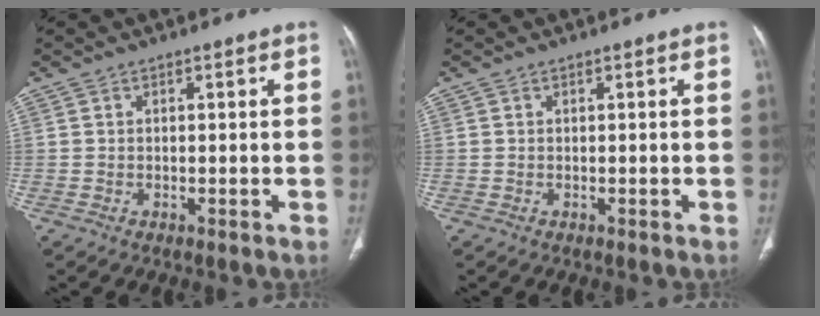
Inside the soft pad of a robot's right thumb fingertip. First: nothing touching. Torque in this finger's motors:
{"motor_torque": [0.07, 0.07, -0.02, -0.02, 0.02]}